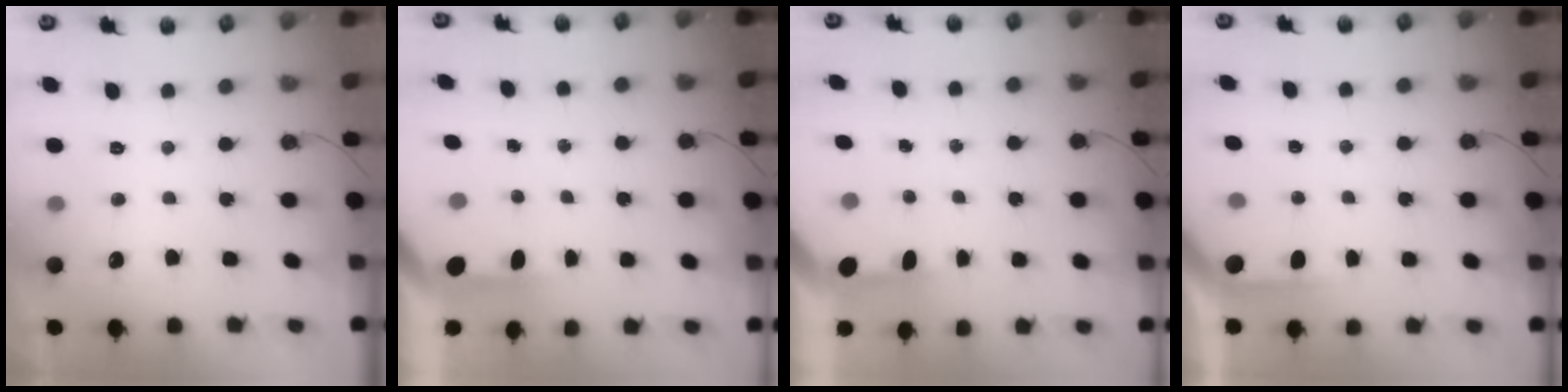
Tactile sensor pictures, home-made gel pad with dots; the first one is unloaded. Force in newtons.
{"total": 3.8, "press": 3.8, "slide": 0.3}
{"total": 3.0, "press": 3.0, "slide": 0.2}
{"total": 1.9, "press": 1.9, "slide": 0.2}